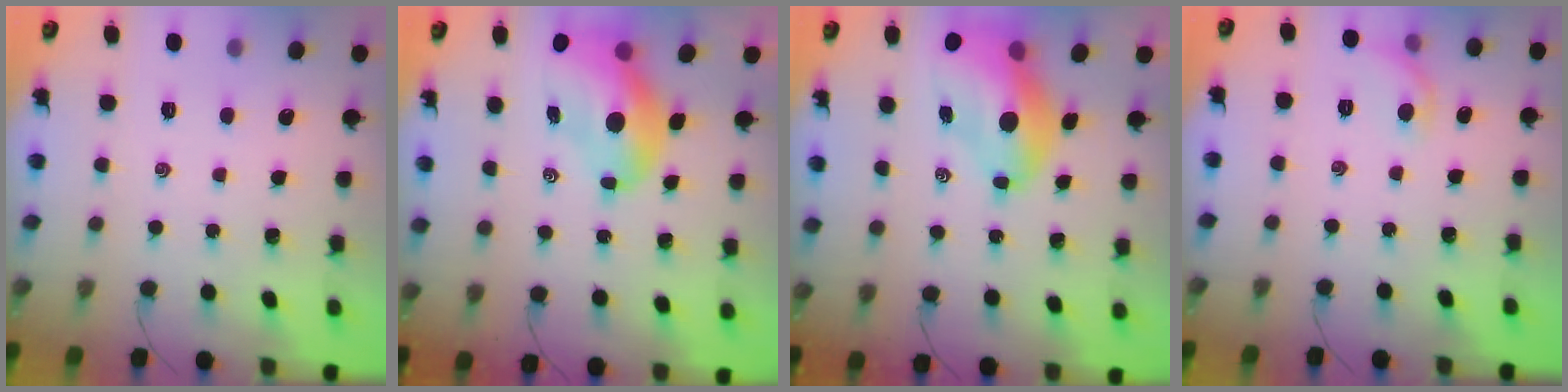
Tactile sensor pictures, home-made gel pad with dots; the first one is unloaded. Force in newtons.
{"total": 10.1, "press": 9.6, "slide": 2.9}
{"total": 12.3, "press": 11.7, "slide": 3.8}
{"total": 5.9, "press": 5.8, "slide": 1.3}